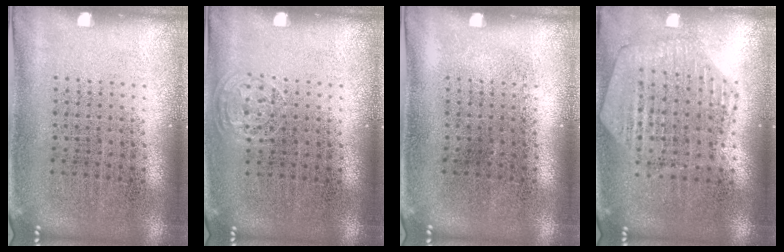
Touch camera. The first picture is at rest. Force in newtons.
{"total": 0.7, "press": 0.6, "slide": 0.4}
{"total": 0.0}
{"total": 1.2, "press": 1.2, "slide": 0.2}